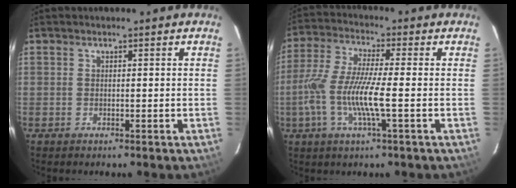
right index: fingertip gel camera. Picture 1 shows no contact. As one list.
[{"total": 11.2, "force": [-2.7, 1.2, 10.8], "torque": [-0.227, -0.005, -0.053]}]